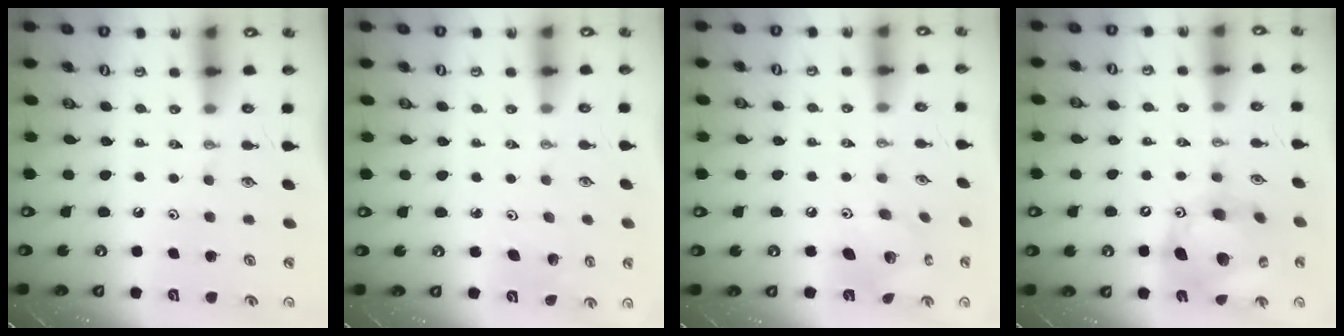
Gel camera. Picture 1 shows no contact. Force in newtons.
{"total": 3.8, "press": 3.7, "slide": 0.9}
{"total": 11.3, "press": 11.3, "slide": 0.8}
{"total": 18.6, "press": 18.4, "slide": 2.8}